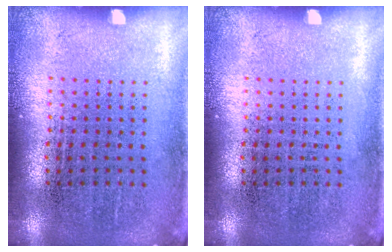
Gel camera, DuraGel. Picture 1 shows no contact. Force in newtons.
{"total": 0.0}